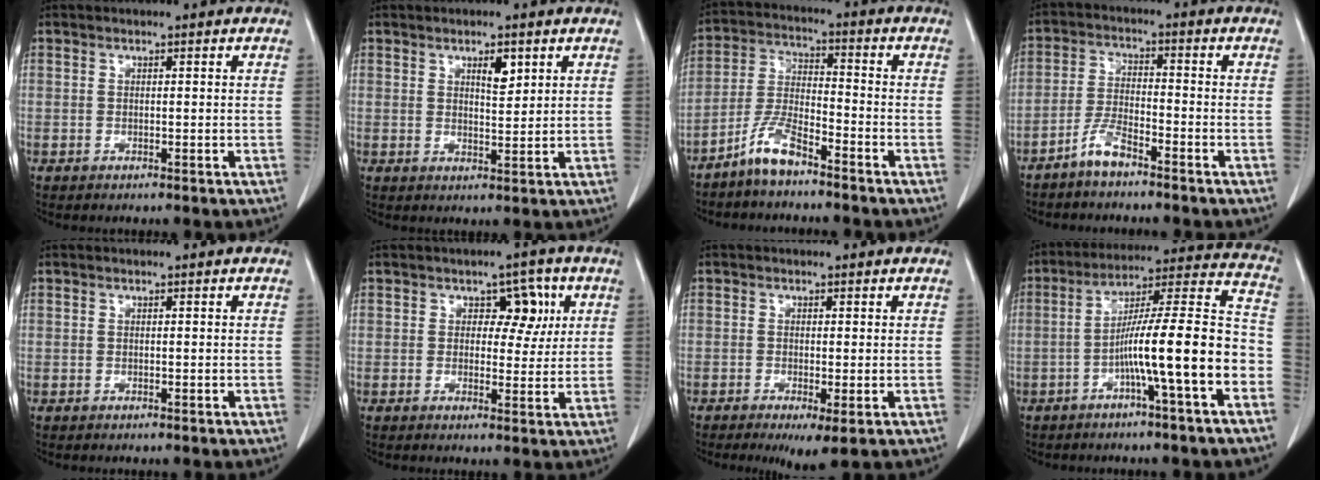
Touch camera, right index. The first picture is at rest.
{"total": 3.3, "force": [1.7, 1.0, 2.6], "torque": [-0.043, -0.003, 0.027]}
{"total": 7.0, "force": [-5.4, 1.4, 4.2], "torque": [-0.099, -0.006, -0.113]}
{"total": 4.6, "force": [-3.8, 0.8, 2.6], "torque": [-0.060, -0.002, -0.078]}
{"total": 0.0}
{"total": 4.9, "force": [1.6, 3.1, 3.4], "torque": [-0.035, 0.011, 0.022]}
{"total": 3.7, "force": [-1.7, 0.7, 3.3], "torque": [-0.047, -0.011, -0.021]}
{"total": 15.0, "force": [-5.1, 0.2, 14.1], "torque": [-0.218, 0.028, -0.086]}